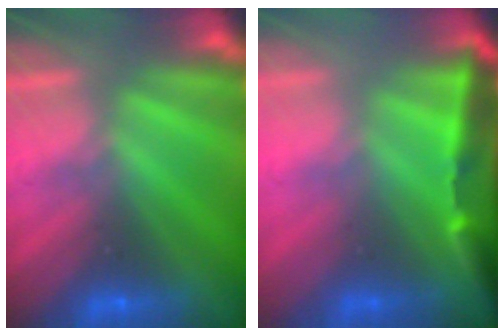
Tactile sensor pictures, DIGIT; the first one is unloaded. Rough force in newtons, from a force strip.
{"total": 4.0}